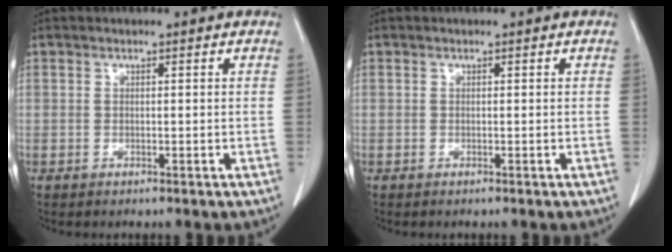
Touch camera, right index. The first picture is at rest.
{"total": 0.0}